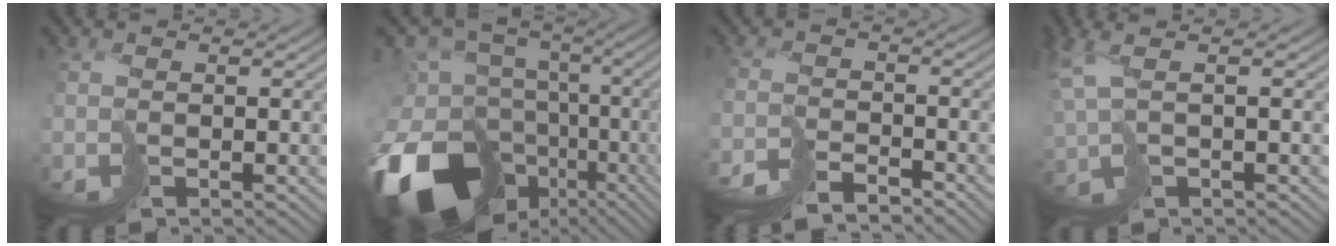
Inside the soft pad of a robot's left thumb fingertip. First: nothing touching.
{"total": 18.4, "force": [-9.0, 12.6, 10.0], "torque": [-0.238, -0.039, -0.103]}
{"total": 4.7, "force": [-4.5, 0.6, 1.0], "torque": [-0.009, 0.000, -0.089]}
{"total": 4.5, "force": [2.1, 1.1, 3.9], "torque": [-0.101, -0.007, 0.041]}